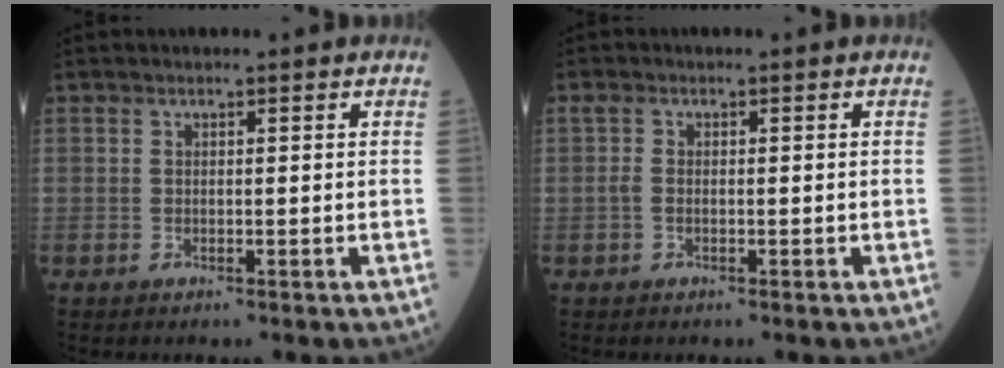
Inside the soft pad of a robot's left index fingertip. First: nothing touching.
{"total": 1.3, "force": [-0.2, 0.7, 1.0], "torque": [-0.025, 0.005, 0.000]}